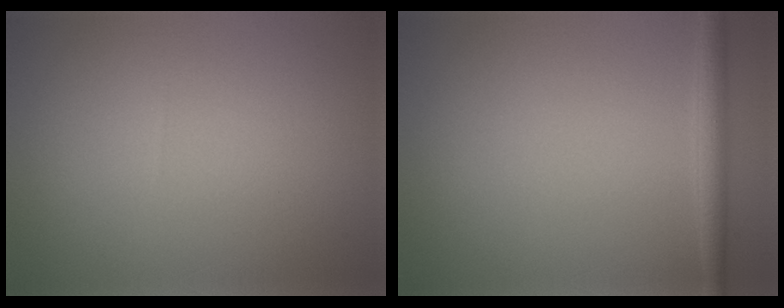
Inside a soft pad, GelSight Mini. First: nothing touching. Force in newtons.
{"total": 1.8, "press": 1.8, "slide": 0.1}